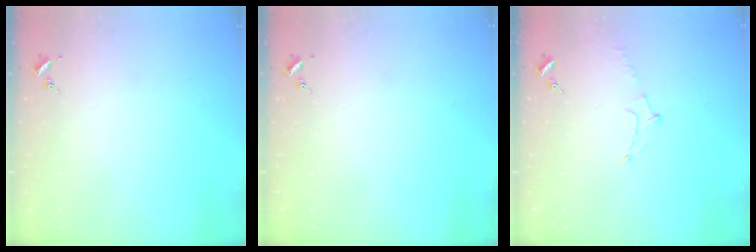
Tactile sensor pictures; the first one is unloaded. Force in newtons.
{"total": 0.0}
{"total": 5.6, "press": 5.5, "slide": 1.0}